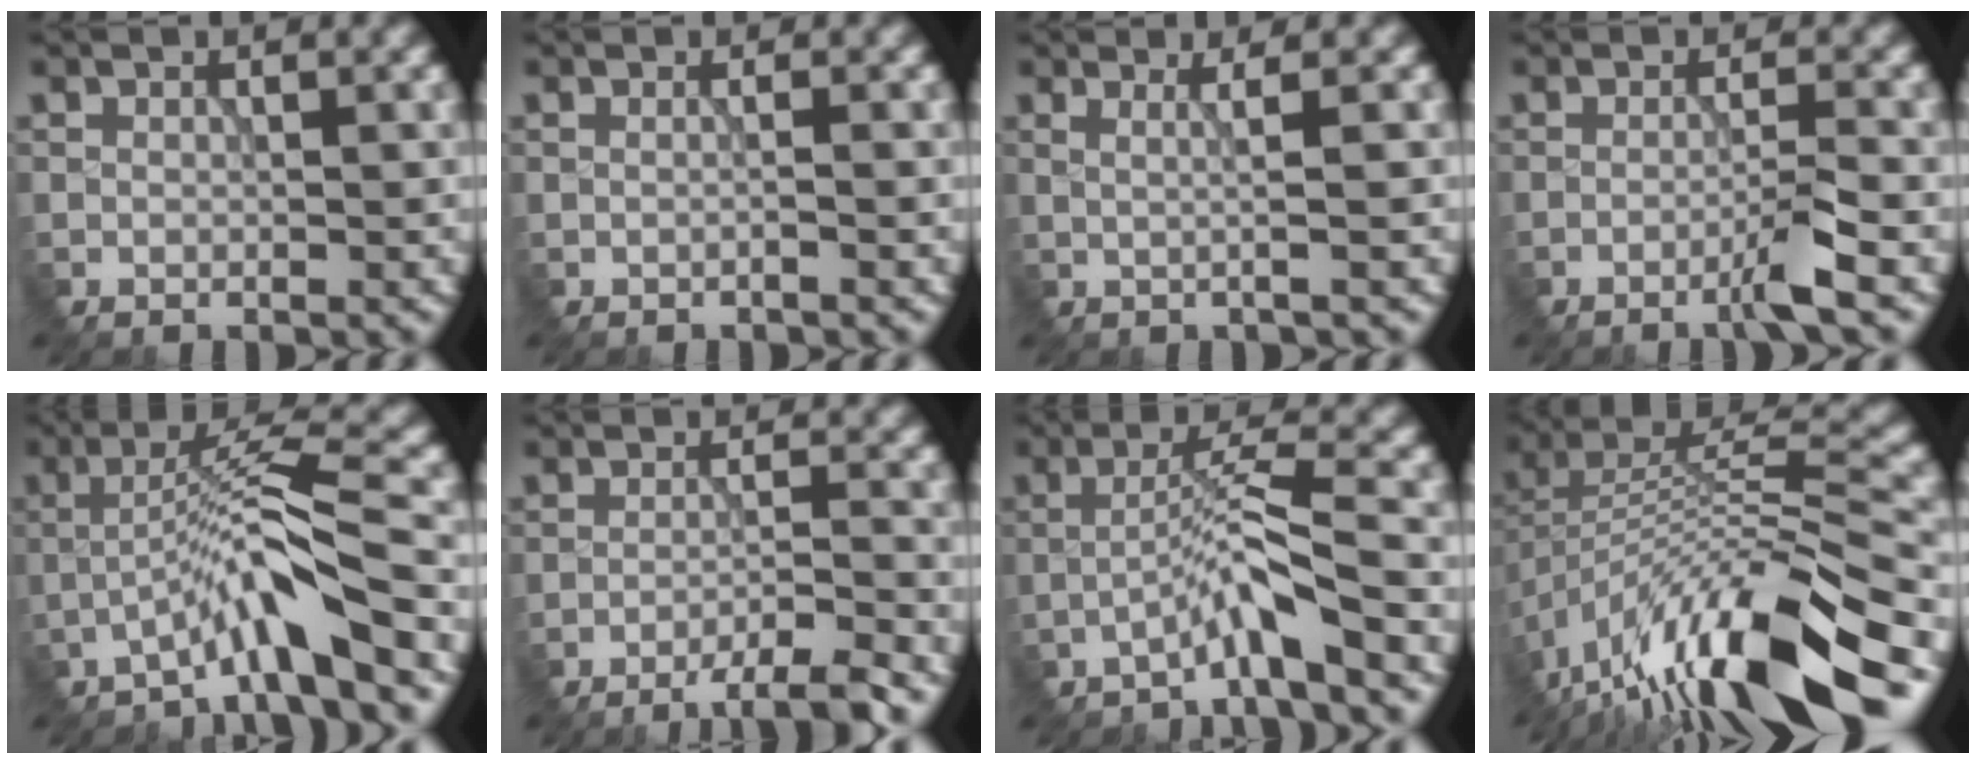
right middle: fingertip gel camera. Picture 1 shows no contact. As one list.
[{"total": 0.7, "force": [-0.2, 0.2, 0.7], "torque": [-0.010, 0.001, -0.009]}, {"total": 2.0, "force": [0.3, 0.5, 1.9], "torque": [-0.032, 0.005, -0.006]}, {"total": 2.5, "force": [-1.4, -0.1, 2.1], "torque": [-0.034, 0.006, -0.035]}, {"total": 5.6, "force": [-3.3, 0.2, 4.5], "torque": [-0.080, 0.021, -0.067]}, {"total": 4.2, "force": [-3.0, 0.3, 3.0], "torque": [-0.043, 0.006, -0.058]}, {"total": 3.7, "force": [-2.3, -0.3, 2.9], "torque": [-0.056, 0.021, -0.054]}, {"total": 15.3, "force": [-9.5, 4.0, 11.4], "torque": [-0.214, 0.021, -0.162]}]